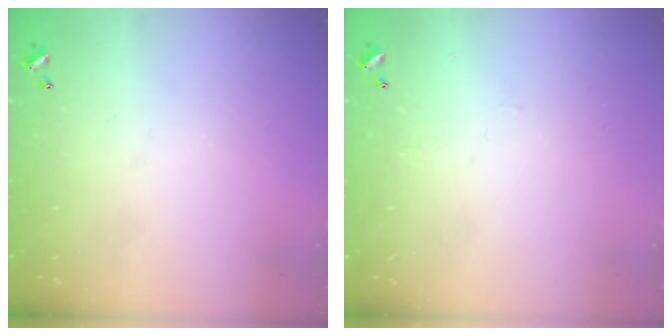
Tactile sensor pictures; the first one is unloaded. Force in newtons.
{"total": 2.3, "press": 2.3, "slide": 0.4}